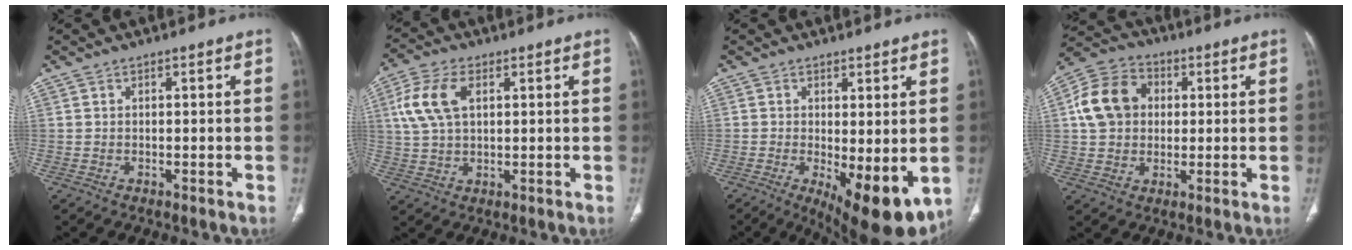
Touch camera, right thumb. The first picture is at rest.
{"total": 9.5, "force": [2.8, 5.4, 7.2], "torque": [-0.158, 0.009, 0.056]}
{"total": 11.7, "force": [-2.4, 4.2, 10.6], "torque": [-0.151, -0.027, -0.022]}
{"total": 12.1, "force": [1.8, 9.8, 6.8], "torque": [-0.113, 0.017, 0.024]}